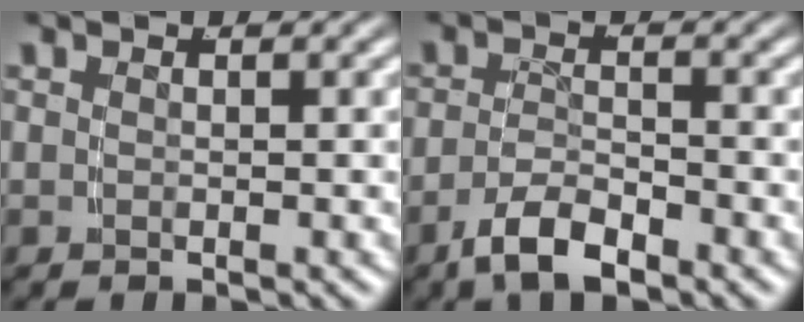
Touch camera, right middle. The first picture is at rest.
{"total": 3.4, "force": [-2.5, 0.9, 2.1], "torque": [-0.038, -0.004, -0.042]}